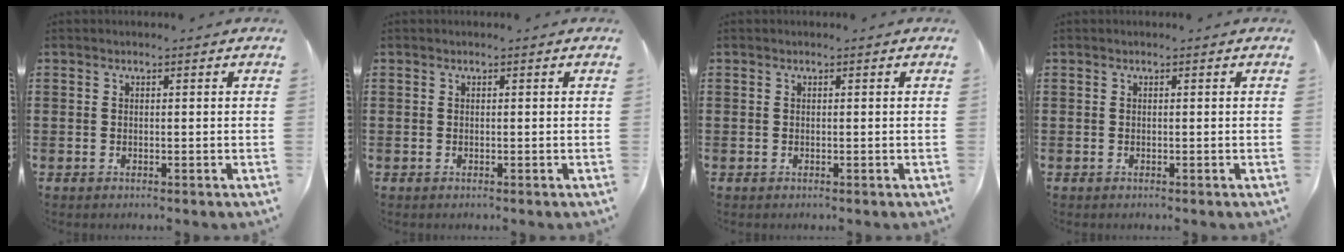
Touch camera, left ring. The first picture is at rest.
{"total": 0.0}
{"total": 0.0}
{"total": 0.0}